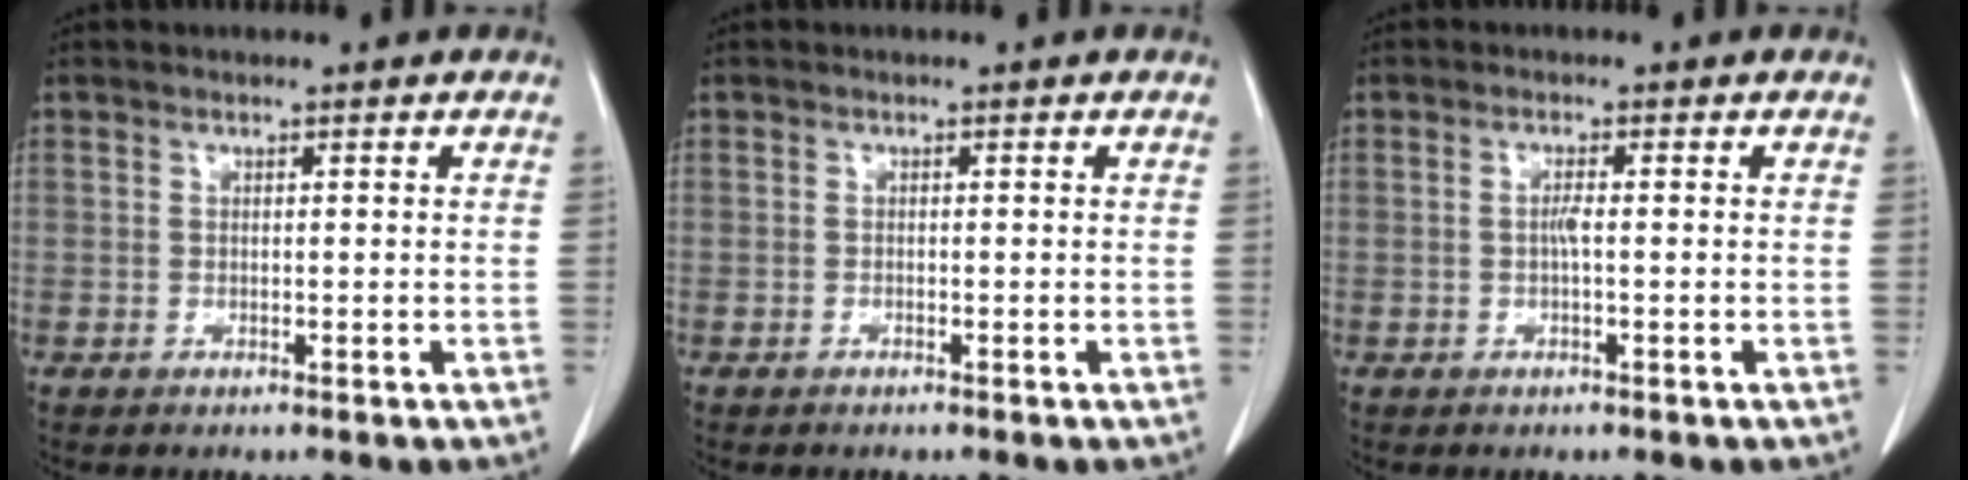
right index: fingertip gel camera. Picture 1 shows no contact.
{"total": 0.0}
{"total": 1.4, "force": [-0.2, 0.0, 1.4], "torque": [-0.028, 0.001, -0.004]}